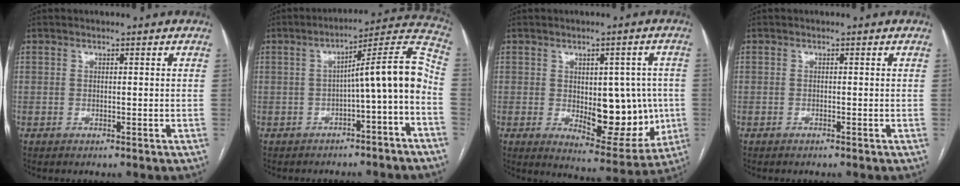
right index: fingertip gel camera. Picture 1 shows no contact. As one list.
[{"total": 11.3, "force": [-2.7, 0.4, 11.0], "torque": [-0.144, 0.042, -0.041]}, {"total": 12.5, "force": [-0.9, 6.0, 10.9], "torque": [-0.130, 0.002, 0.007]}, {"total": 0.0}]